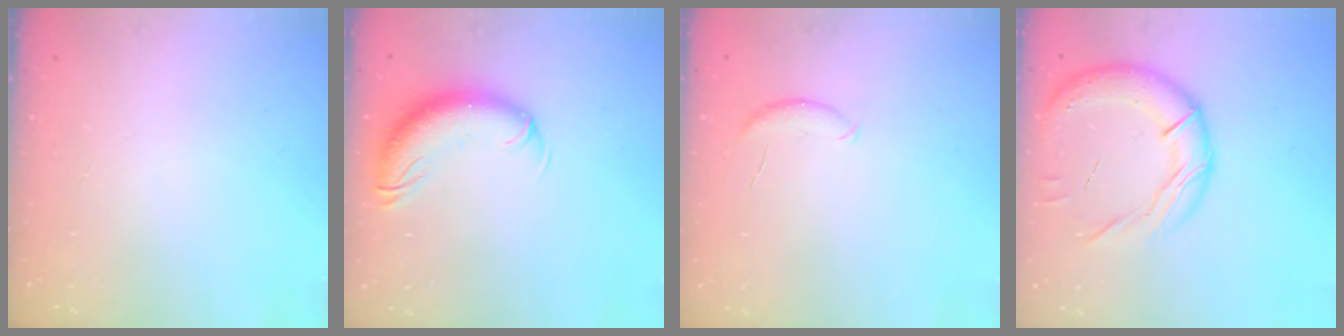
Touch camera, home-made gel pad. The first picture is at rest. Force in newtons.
{"total": 12.1, "press": 11.8, "slide": 2.7}
{"total": 5.5, "press": 5.5, "slide": 0.5}
{"total": 17.8, "press": 17.6, "slide": 2.9}